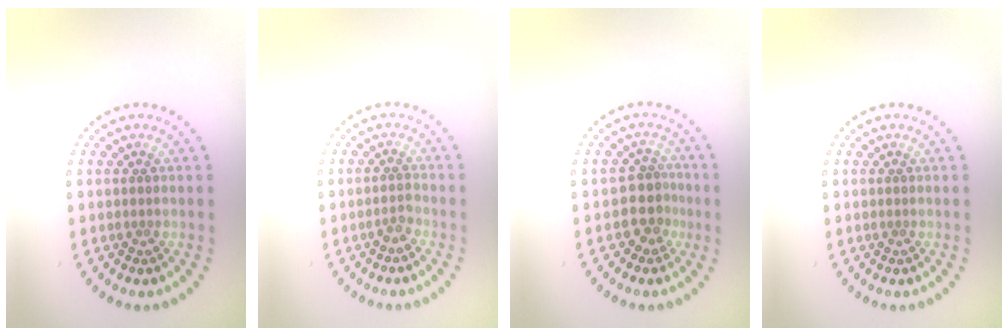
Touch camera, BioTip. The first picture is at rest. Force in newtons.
{"total": 1.0, "press": 0.8, "slide": 0.6}
{"total": 2.7, "press": 2.2, "slide": 1.6}
{"total": 0.0}